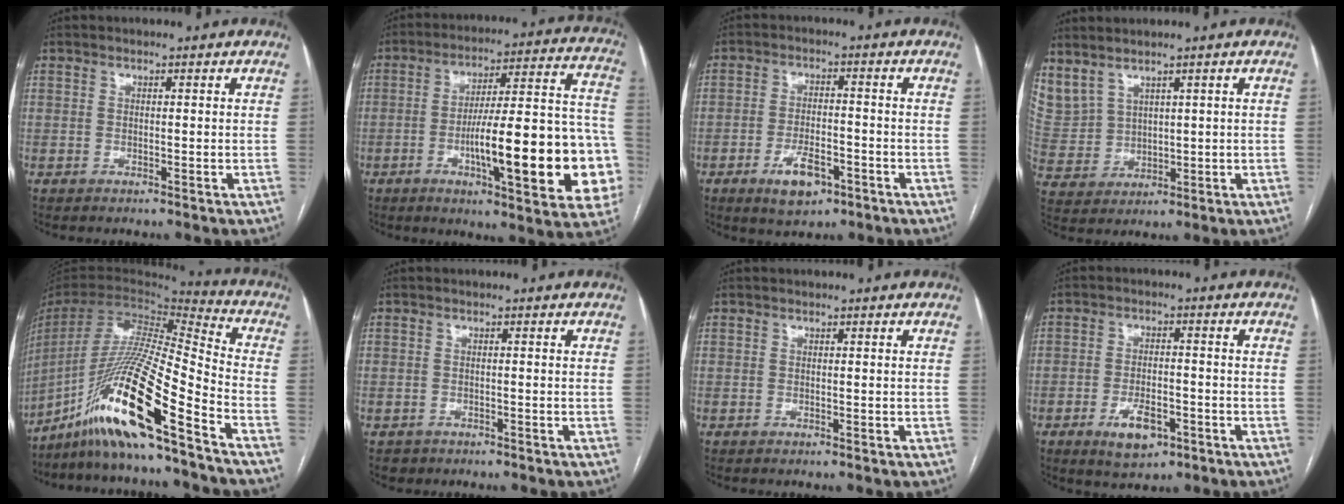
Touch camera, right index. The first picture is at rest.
{"total": 23.8, "force": [-5.9, 4.1, 22.7], "torque": [-0.248, 0.024, -0.074]}
{"total": 6.6, "force": [-3.5, 2.8, 4.8], "torque": [-0.087, -0.002, -0.054]}
{"total": 10.5, "force": [6.6, 6.6, 4.8], "torque": [-0.144, 0.016, 0.163]}
{"total": 20.3, "force": [-13.3, -0.4, 15.4], "torque": [-0.330, -0.029, -0.252]}
{"total": 1.9, "force": [-1.2, 1.5, 0.0], "torque": [-0.006, 0.005, -0.016]}
{"total": 0.0}
{"total": 6.4, "force": [-3.2, 2.9, 4.8], "torque": [-0.083, -0.003, -0.046]}